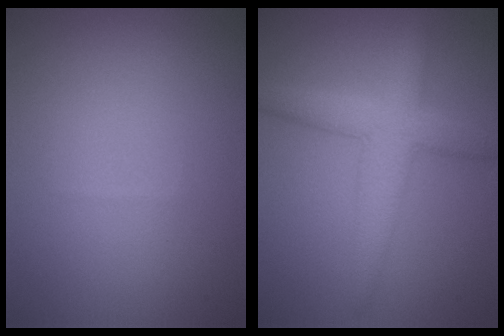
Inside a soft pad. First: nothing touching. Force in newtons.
{"total": 4.5, "press": 4.5, "slide": 0.1}